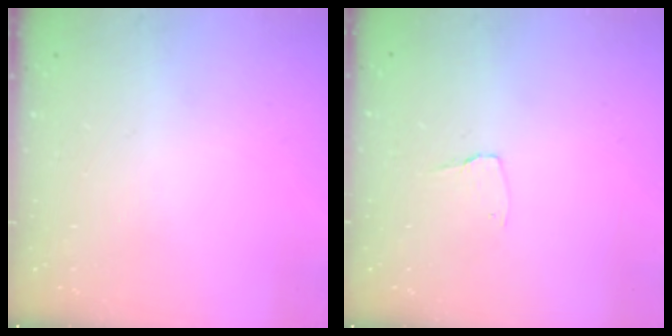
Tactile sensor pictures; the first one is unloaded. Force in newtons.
{"total": 2.9, "press": 2.9, "slide": 0.3}